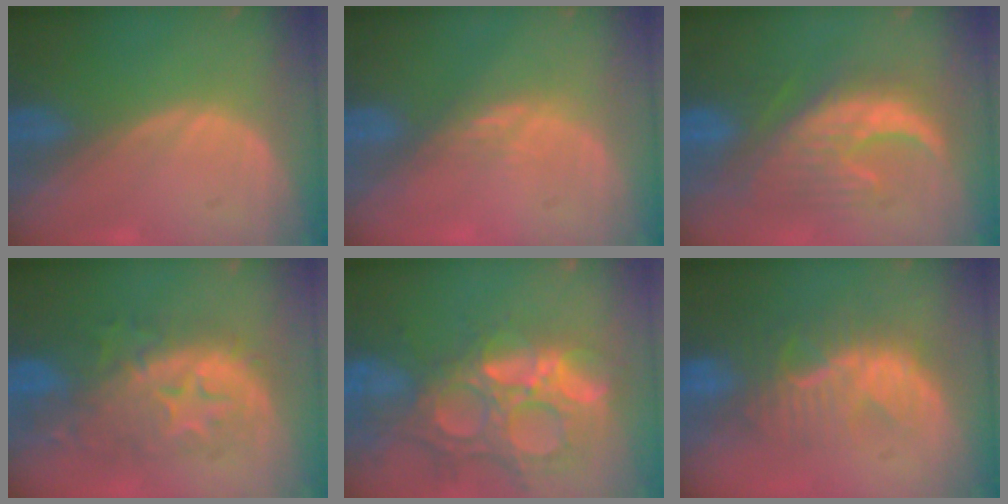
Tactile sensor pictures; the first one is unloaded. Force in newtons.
{"total": 2.4, "press": 1.9, "slide": 1.4}
{"total": 9.5, "press": 9.4, "slide": 1.2}
{"total": 9.6, "press": 9.6, "slide": 0.5}
{"total": 14.8, "press": 12.1, "slide": 8.4}
{"total": 9.1, "press": 8.4, "slide": 3.5}